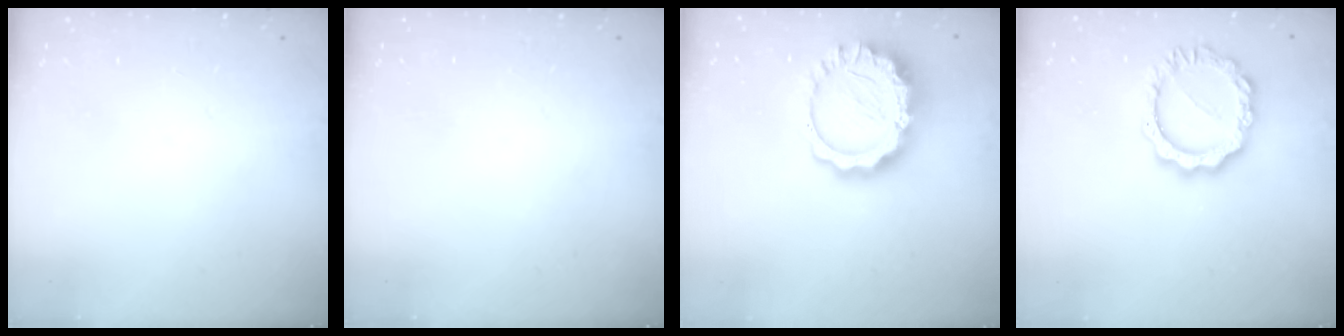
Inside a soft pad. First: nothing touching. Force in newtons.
{"total": 0.0}
{"total": 13.5, "press": 13.4, "slide": 1.1}
{"total": 12.1, "press": 12.0, "slide": 1.1}